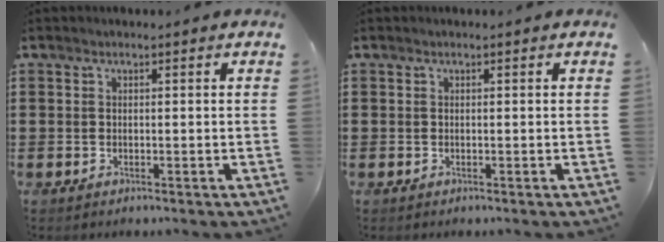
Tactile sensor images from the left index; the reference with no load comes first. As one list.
[{"total": 0.0}]